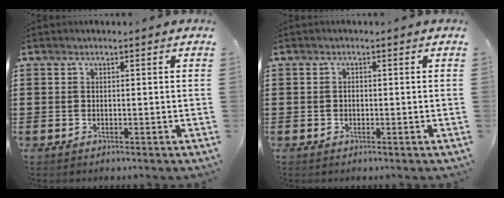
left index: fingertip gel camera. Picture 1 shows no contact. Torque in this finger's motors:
{"motor_torque": [0.00, 0.09, -0.01, 0.00]}